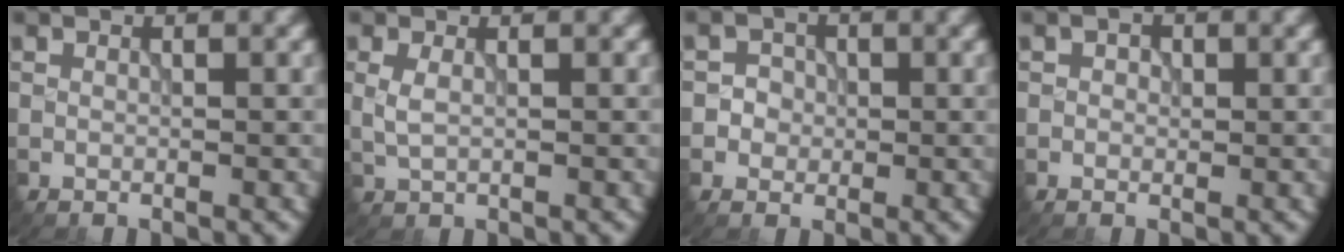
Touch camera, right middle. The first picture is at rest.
{"total": 1.3, "force": [0.3, 0.5, 1.1], "torque": [-0.031, -0.001, 0.008]}
{"total": 1.9, "force": [-0.3, 1.9, 0.4], "torque": [0.012, 0.003, -0.013]}
{"total": 0.9, "force": [0.2, 0.8, 0.5], "torque": [-0.005, -0.003, -0.001]}